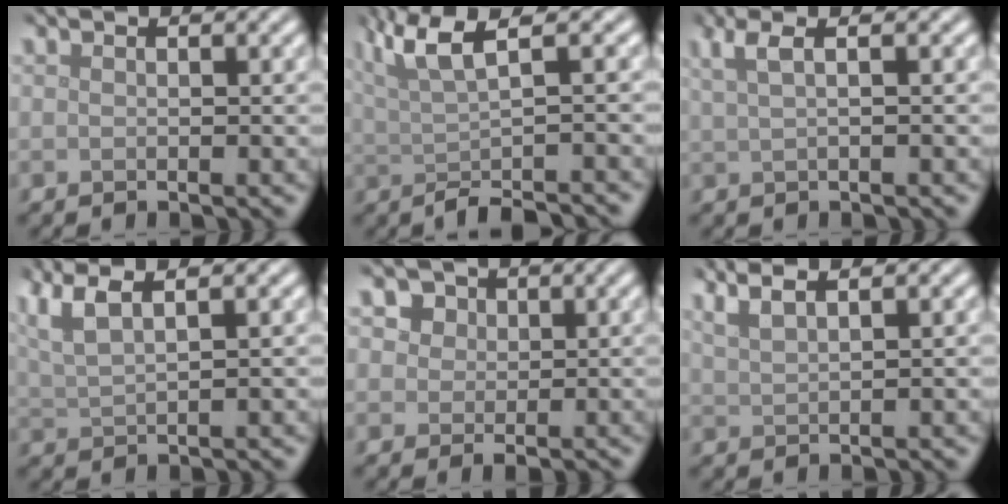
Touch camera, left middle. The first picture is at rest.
{"total": 6.3, "force": [0.6, 1.7, 6.0], "torque": [-0.081, 0.006, 0.007]}
{"total": 3.1, "force": [1.6, 1.0, 2.4], "torque": [-0.036, 0.007, 0.020]}
{"total": 5.0, "force": [3.0, 1.6, 3.7], "torque": [-0.073, 0.021, 0.054]}
{"total": 6.0, "force": [2.9, 4.5, 2.7], "torque": [-0.047, 0.015, 0.028]}
{"total": 3.9, "force": [2.8, 1.3, 2.4], "torque": [-0.026, 0.019, 0.027]}